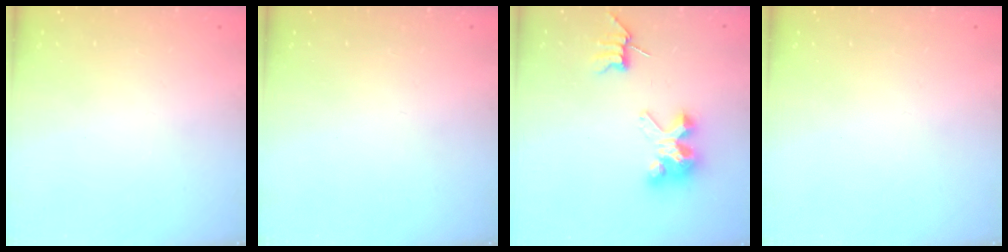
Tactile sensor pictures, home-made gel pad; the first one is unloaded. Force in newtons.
{"total": 0.0}
{"total": 7.8, "press": 7.8, "slide": 0.5}
{"total": 0.0}